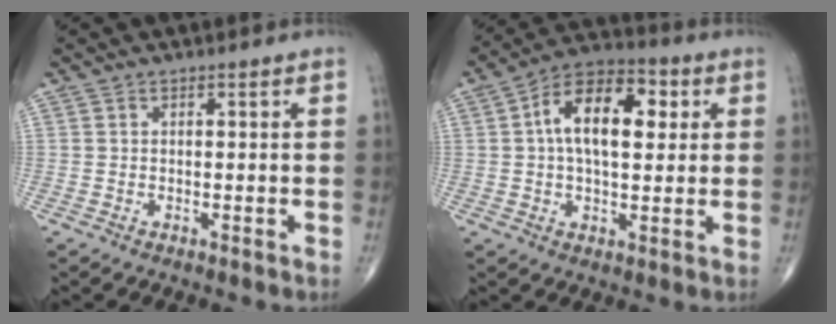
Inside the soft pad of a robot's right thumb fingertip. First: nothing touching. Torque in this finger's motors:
{"motor_torque": [0.07, 0.47, 1.14, 0.06, 0.28]}